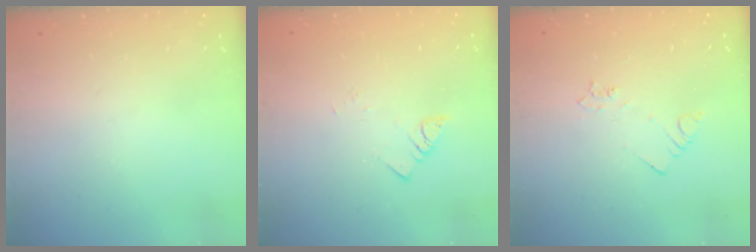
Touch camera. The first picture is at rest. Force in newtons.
{"total": 1.9, "press": 1.9, "slide": 0.1}
{"total": 2.1, "press": 2.1, "slide": 0.3}